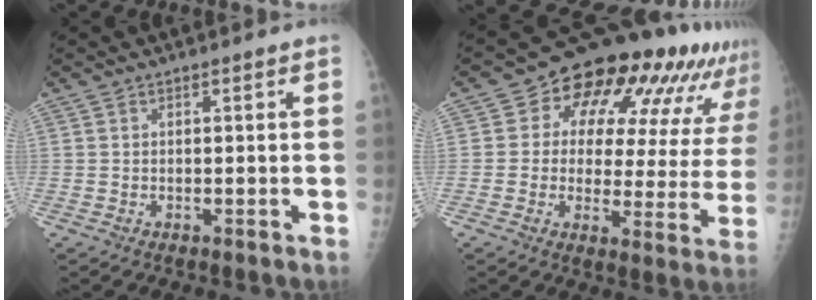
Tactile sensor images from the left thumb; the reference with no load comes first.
{"total": 21.9, "force": [12.4, 10.9, 14.4], "torque": [-0.154, -0.013, 0.152]}